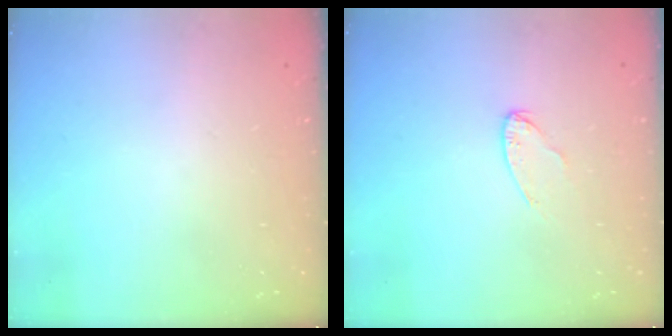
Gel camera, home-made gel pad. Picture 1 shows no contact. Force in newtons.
{"total": 5.4, "press": 5.3, "slide": 0.6}